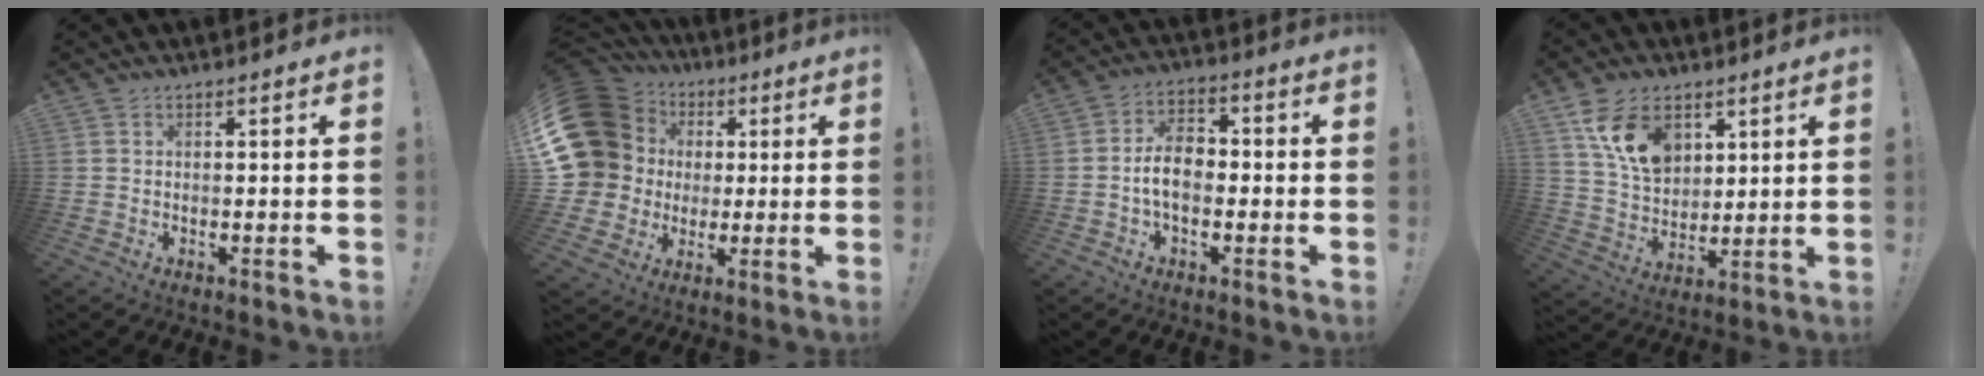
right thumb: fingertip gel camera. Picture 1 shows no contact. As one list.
[{"total": 18.8, "force": [3.9, 15.9, 9.2], "torque": [-0.164, -0.012, 0.103]}, {"total": 8.9, "force": [-1.3, 5.5, 6.9], "torque": [-0.125, 0.009, -0.022]}, {"total": 14.1, "force": [7.0, 9.4, 7.9], "torque": [-0.132, -0.025, 0.134]}]